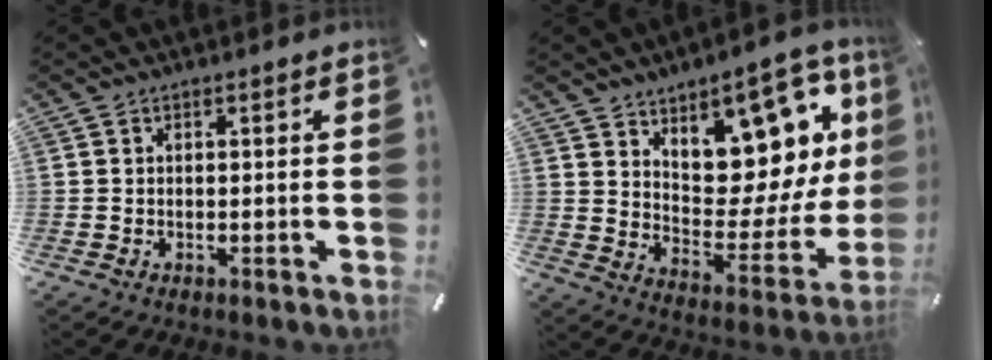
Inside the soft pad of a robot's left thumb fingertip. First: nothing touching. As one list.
[{"total": 16.3, "force": [10.5, 8.6, 9.0], "torque": [-0.109, -0.107, 0.181]}]